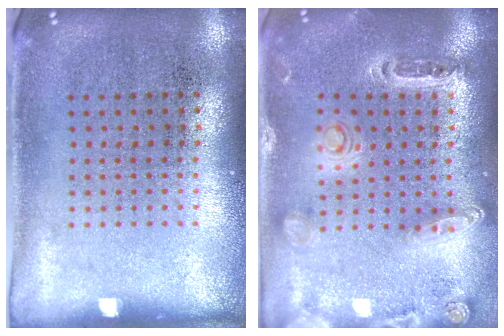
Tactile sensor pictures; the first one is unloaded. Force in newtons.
{"total": 1.4, "press": 1.4, "slide": 0.3}